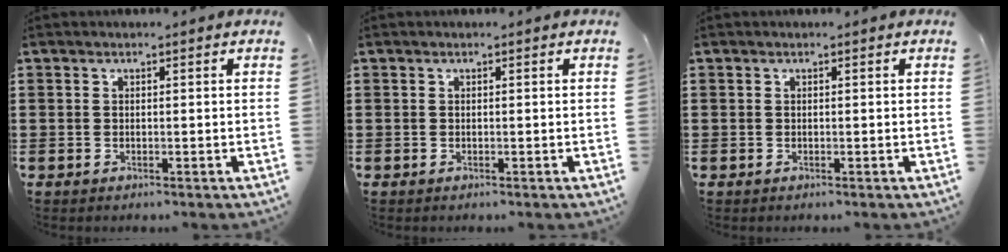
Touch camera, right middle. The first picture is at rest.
{"total": 0.0}
{"total": 0.0}